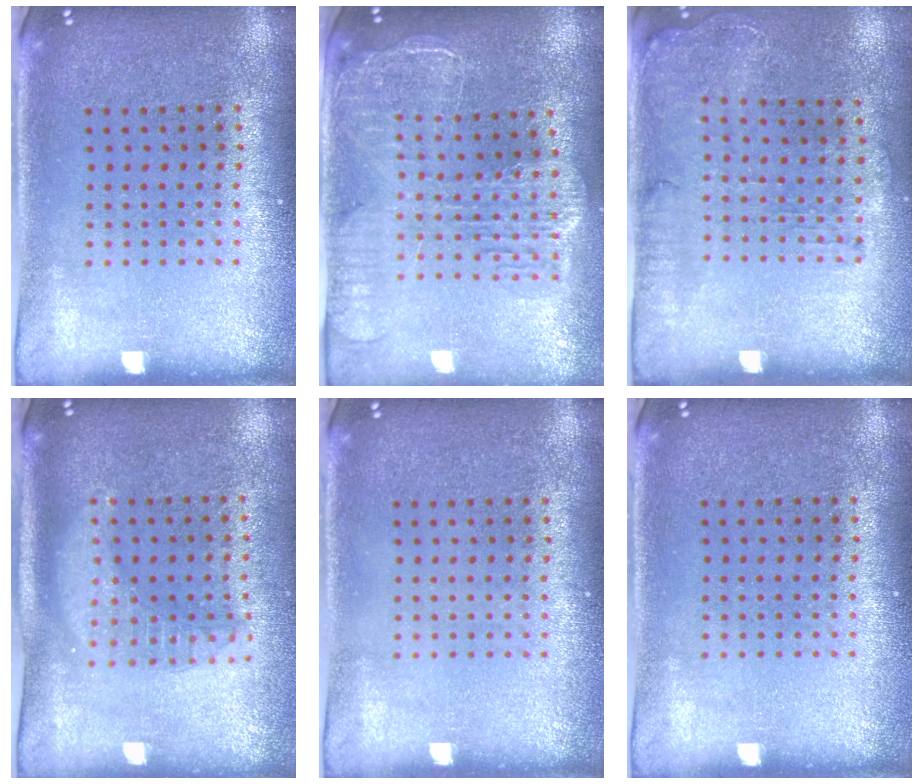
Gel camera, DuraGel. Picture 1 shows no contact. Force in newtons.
{"total": 2.5, "press": 2.2, "slide": 1.3}
{"total": 1.3, "press": 1.2, "slide": 0.6}
{"total": 1.7, "press": 1.5, "slide": 0.9}
{"total": 0.0}
{"total": 0.0}